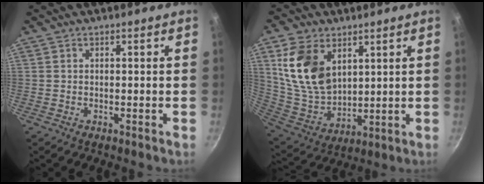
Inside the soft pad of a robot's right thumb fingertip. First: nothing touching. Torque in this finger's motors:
{"motor_torque": [-0.55, 1.08, 0.67, 0.29, 0.15]}